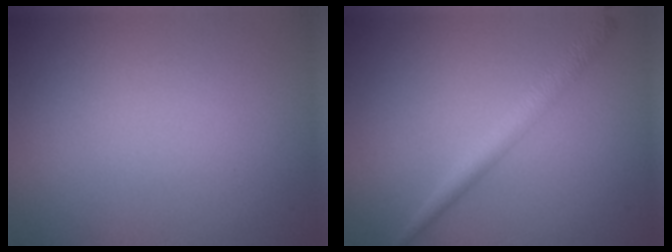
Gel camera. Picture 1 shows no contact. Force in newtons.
{"total": 2.4, "press": 2.4, "slide": 0.1}